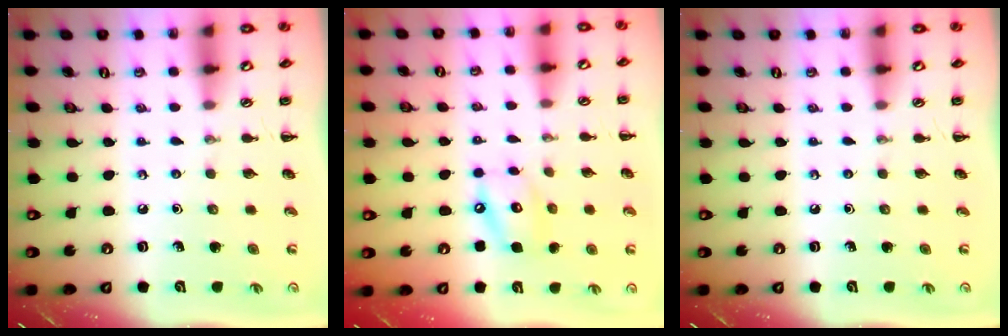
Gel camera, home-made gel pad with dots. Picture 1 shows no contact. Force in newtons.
{"total": 10.4, "press": 10.2, "slide": 2.1}
{"total": 0.0}